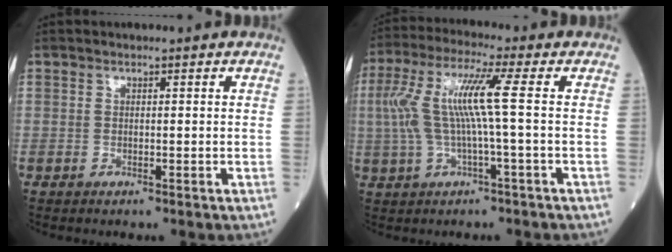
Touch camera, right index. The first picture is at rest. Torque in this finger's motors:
{"motor_torque": [1.40, 0.15, 0.73, 0.21]}